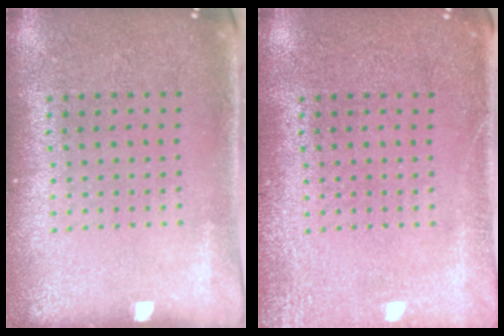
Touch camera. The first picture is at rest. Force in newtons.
{"total": 2.1, "press": 2.1, "slide": 0.3}